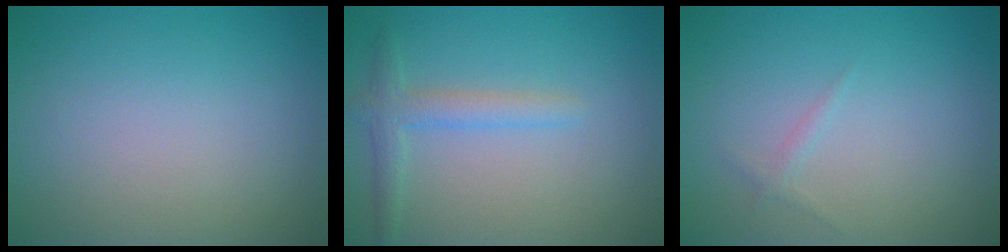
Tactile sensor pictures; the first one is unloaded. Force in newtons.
{"total": 2.3, "press": 2.3, "slide": 0.1}
{"total": 0.6, "press": 0.6, "slide": 0.1}